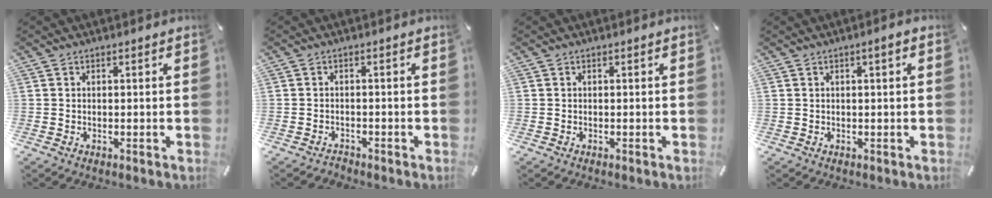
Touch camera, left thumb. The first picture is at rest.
{"total": 1.3, "force": [-1.2, 0.4, 0.2], "torque": [-0.006, 0.006, -0.028]}
{"total": 0.0}
{"total": 2.1, "force": [0.3, 0.3, 2.1], "torque": [-0.037, 0.002, 0.005]}